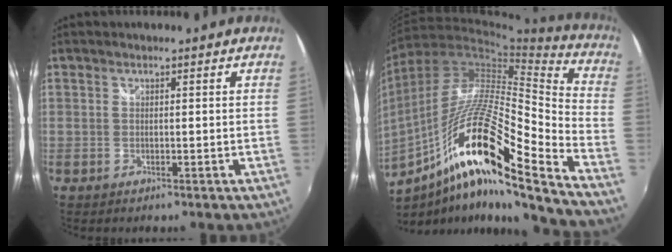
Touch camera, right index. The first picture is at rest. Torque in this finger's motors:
{"motor_torque": [0.65, -0.27, 0.51, 0.21]}